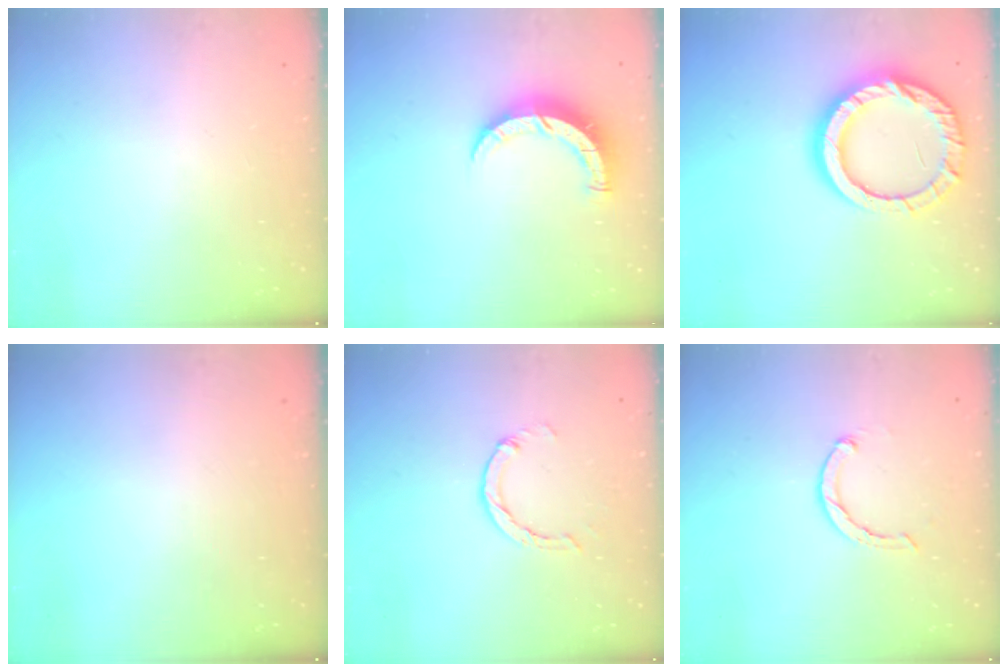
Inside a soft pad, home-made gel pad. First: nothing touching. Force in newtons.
{"total": 7.5, "press": 7.5, "slide": 0.5}
{"total": 16.4, "press": 16.3, "slide": 1.6}
{"total": 0.0}
{"total": 2.9, "press": 2.9, "slide": 0.4}
{"total": 1.9, "press": 1.9, "slide": 0.3}